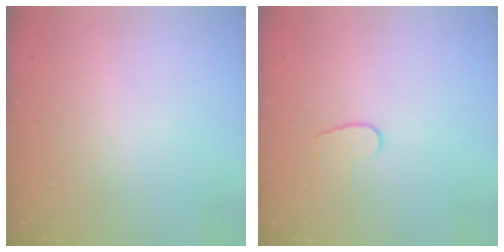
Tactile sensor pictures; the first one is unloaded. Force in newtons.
{"total": 6.6, "press": 6.6, "slide": 0.6}